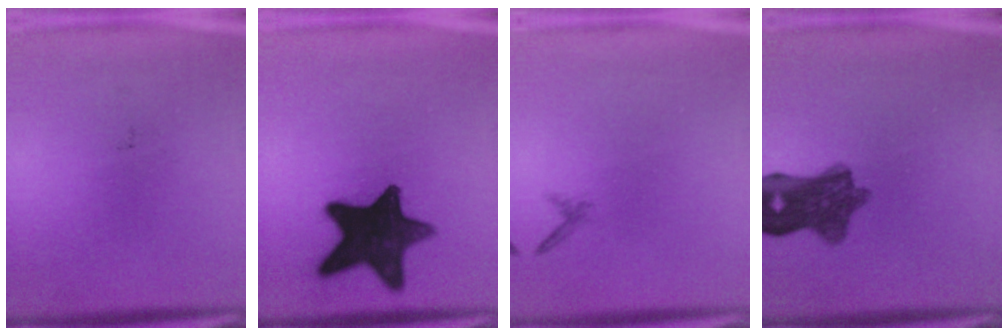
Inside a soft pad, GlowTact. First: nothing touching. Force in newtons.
{"total": 16.0}
{"total": 0.6}
{"total": 8.6}